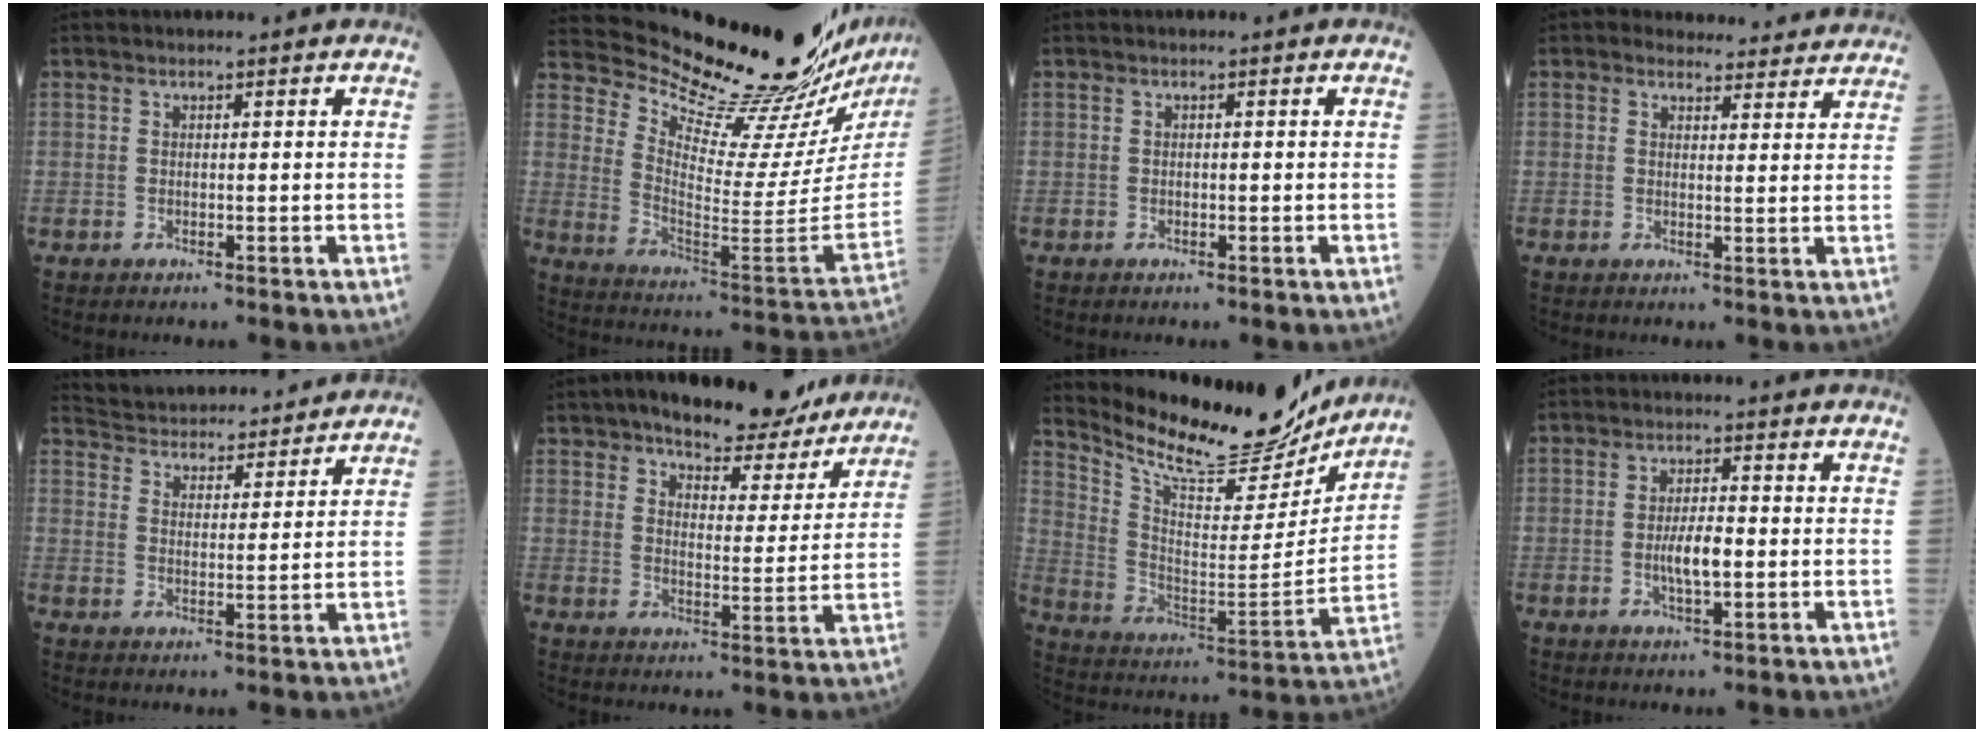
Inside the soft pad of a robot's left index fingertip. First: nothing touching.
{"total": 24.3, "force": [22.6, 0.7, 9.0], "torque": [-0.156, -0.140, 0.311]}
{"total": 0.0}
{"total": 9.0, "force": [8.5, 2.7, 0.9], "torque": [0.019, 0.003, 0.076]}
{"total": 17.2, "force": [16.4, 3.0, 4.2], "torque": [-0.069, 0.027, 0.233]}
{"total": 13.9, "force": [11.9, 4.5, 5.7], "torque": [-0.060, -0.005, 0.154]}
{"total": 21.0, "force": [19.3, 4.7, 6.7], "torque": [-0.129, -0.040, 0.293]}
{"total": 4.5, "force": [-0.9, 1.2, 4.2], "torque": [-0.082, -0.005, -0.018]}